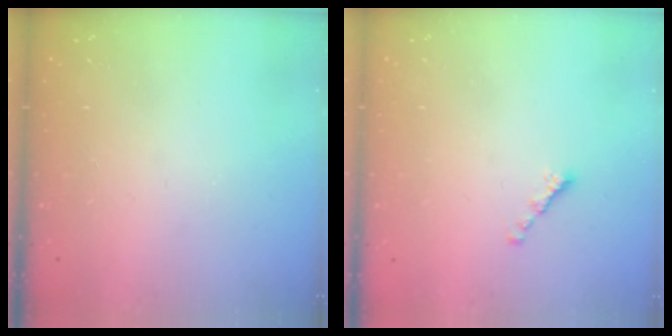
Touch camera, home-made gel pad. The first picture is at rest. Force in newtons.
{"total": 0.0}